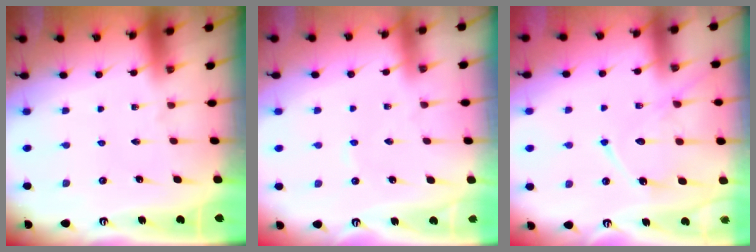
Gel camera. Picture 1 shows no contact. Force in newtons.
{"total": 1.5, "press": 1.4, "slide": 0.2}
{"total": 12.3, "press": 12.2, "slide": 1.1}